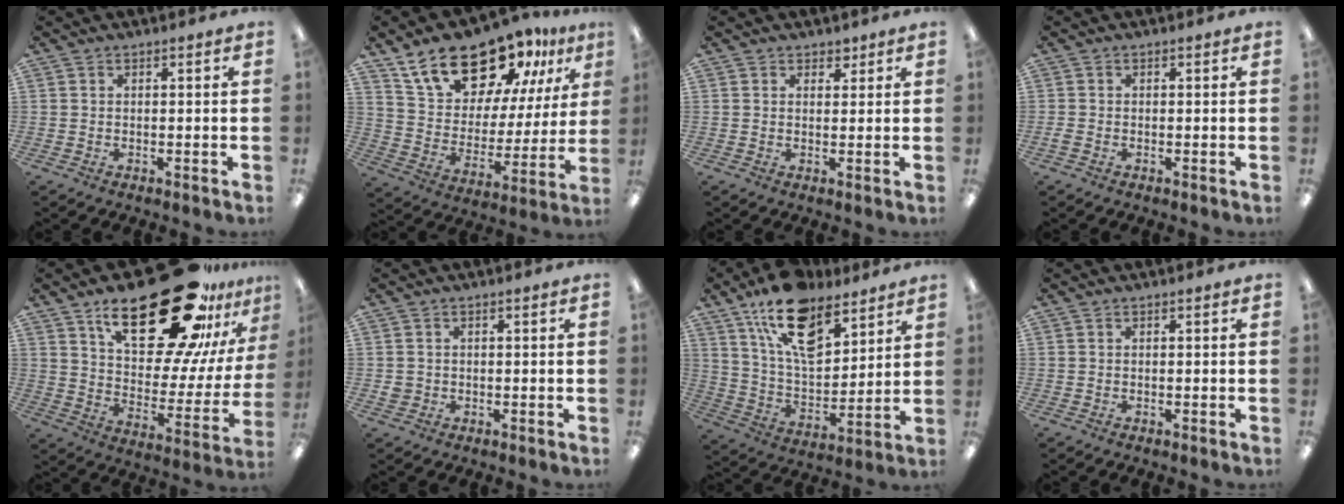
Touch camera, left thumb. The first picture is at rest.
{"total": 20.9, "force": [16.2, 9.6, 9.1], "torque": [-0.160, -0.104, 0.288]}
{"total": 2.1, "force": [1.5, 1.4, 0.3], "torque": [0.009, -0.006, 0.026]}
{"total": 0.9, "force": [-0.4, 0.6, 0.5], "torque": [-0.009, -0.001, -0.007]}
{"total": 32.4, "force": [19.6, 13.7, 21.8], "torque": [-0.319, -0.117, 0.329]}
{"total": 1.7, "force": [-0.1, 1.7, 0.4], "torque": [-0.008, 0.005, -0.004]}
{"total": 17.1, "force": [11.4, 8.4, 9.6], "torque": [-0.166, -0.053, 0.205]}
{"total": 0.0}